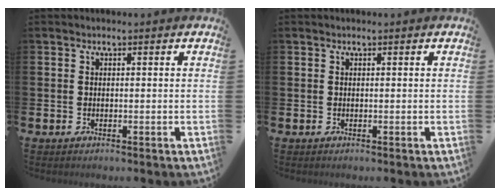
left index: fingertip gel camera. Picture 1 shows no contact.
{"total": 0.0}